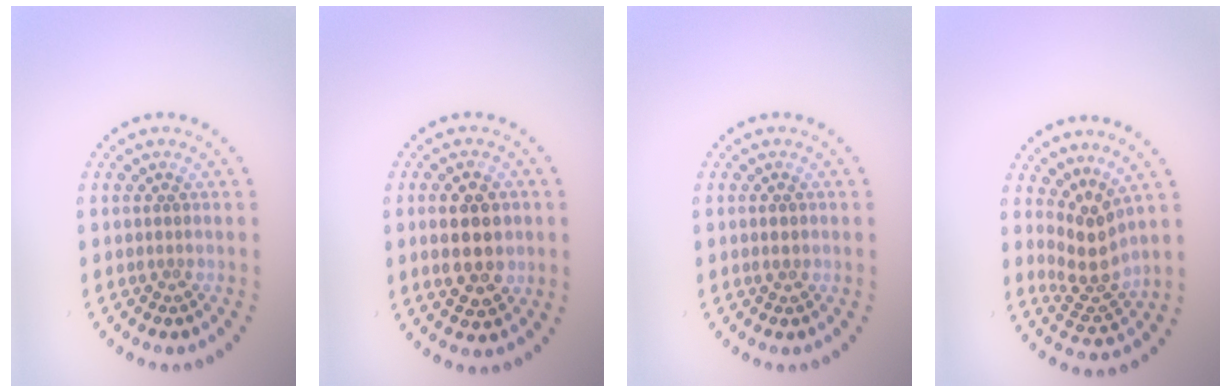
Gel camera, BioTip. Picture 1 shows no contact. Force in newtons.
{"total": 5.0, "press": 5.0, "slide": 0.2}
{"total": 1.1, "press": 1.1, "slide": 0.2}
{"total": 3.4, "press": 2.6, "slide": 2.2}